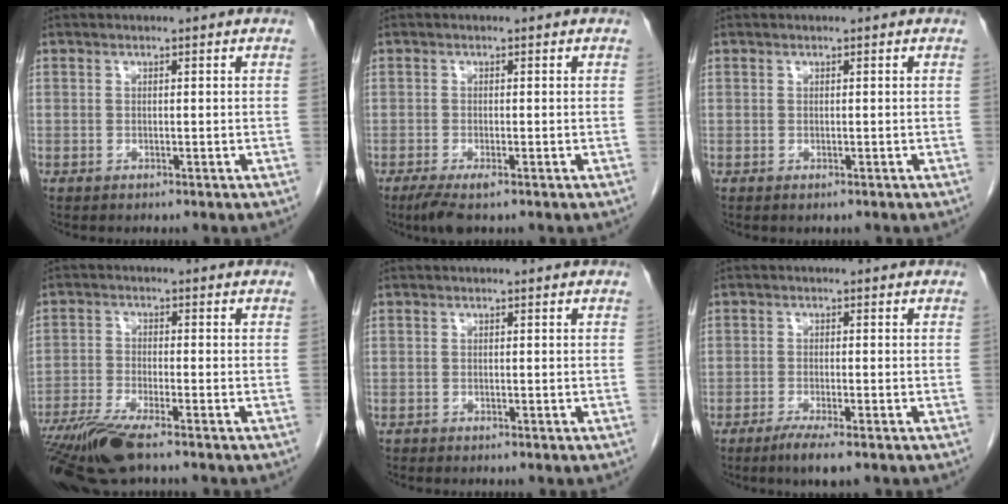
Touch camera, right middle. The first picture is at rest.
{"total": 3.8, "force": [-2.4, 0.8, 2.8], "torque": [-0.054, -0.010, -0.040]}
{"total": 0.0}
{"total": 9.7, "force": [-7.4, 1.0, 6.3], "torque": [-0.117, -0.021, -0.131]}
{"total": 0.0}
{"total": 3.8, "force": [-2.6, 0.3, 2.8], "torque": [-0.050, -0.009, -0.044]}